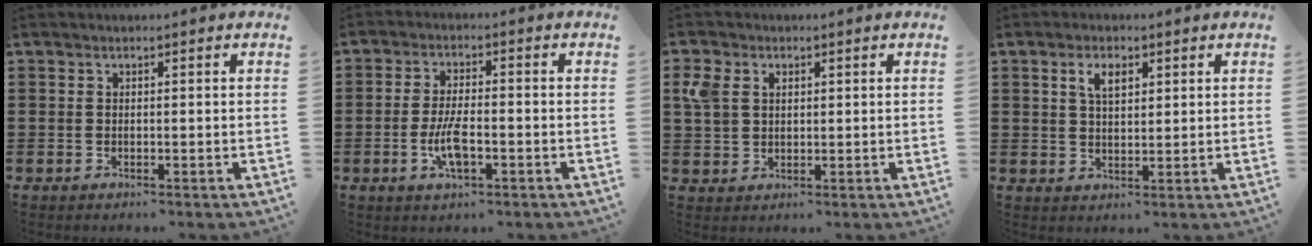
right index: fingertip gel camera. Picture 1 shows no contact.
{"total": 5.7, "force": [-1.8, 1.9, 5.0], "torque": [-0.112, -0.002, -0.040]}
{"total": 3.9, "force": [1.7, 3.0, 1.9], "torque": [-0.058, 0.010, 0.027]}
{"total": 3.4, "force": [1.6, 1.7, 2.5], "torque": [-0.049, 0.007, 0.025]}